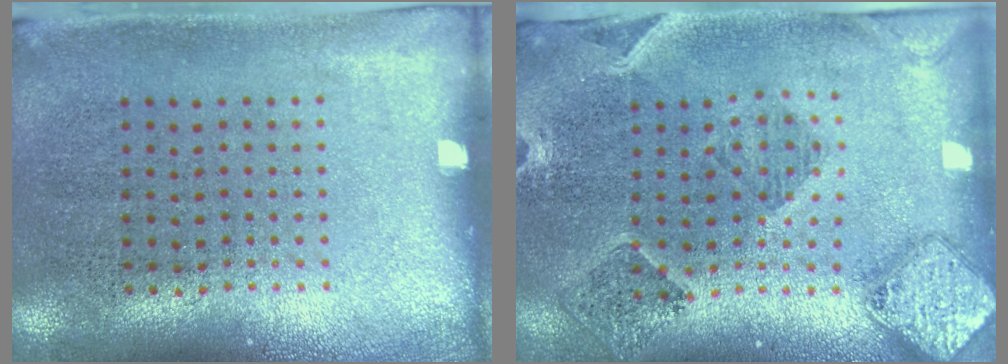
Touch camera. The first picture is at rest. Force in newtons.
{"total": 1.5, "press": 1.5, "slide": 0.2}